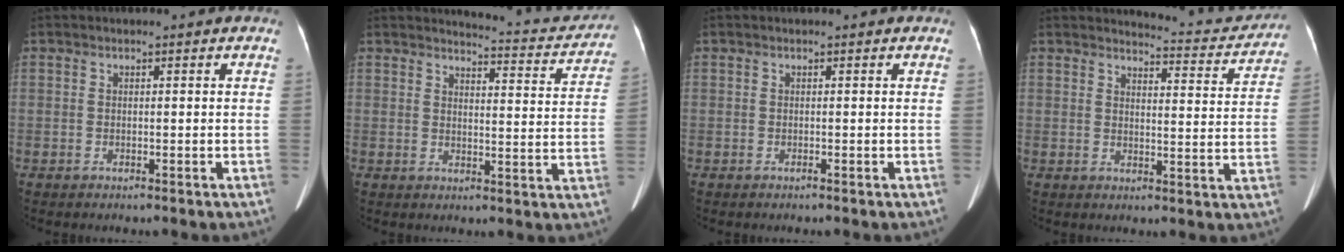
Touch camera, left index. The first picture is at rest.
{"total": 10.2, "force": [10.0, 1.2, 1.7], "torque": [-0.013, -0.027, 0.104]}
{"total": 0.0}
{"total": 9.3, "force": [9.2, 0.9, 0.7], "torque": [-0.003, -0.025, 0.098]}